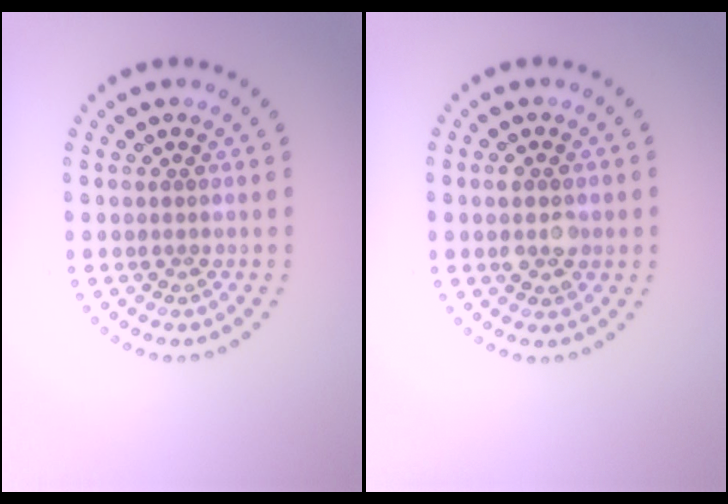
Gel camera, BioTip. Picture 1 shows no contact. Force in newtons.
{"total": 2.8, "press": 2.8, "slide": 0.1}